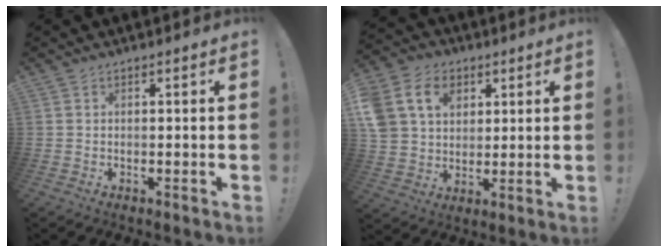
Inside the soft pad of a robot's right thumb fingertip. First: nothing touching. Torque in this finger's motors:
{"motor_torque": [0.31, 0.46, 0.44, -0.20, 0.08]}